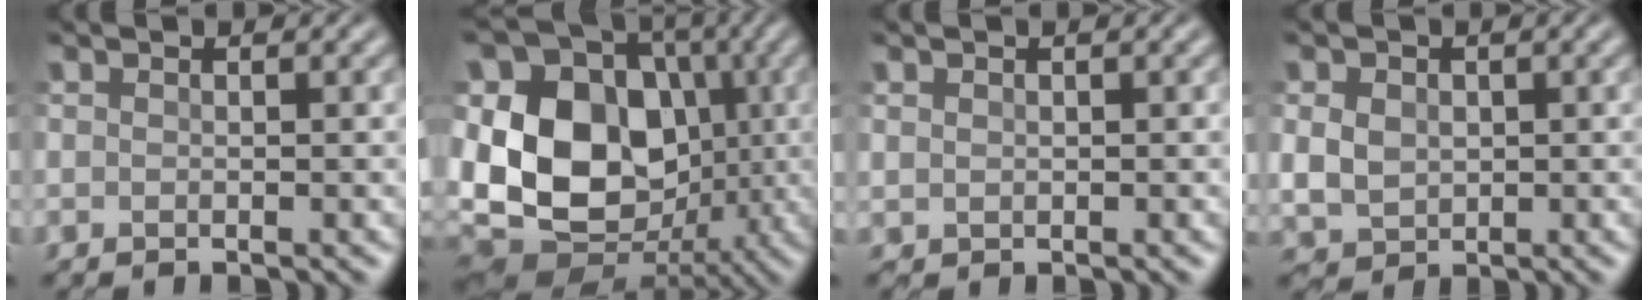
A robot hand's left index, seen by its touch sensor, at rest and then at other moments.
{"total": 16.0, "force": [-0.1, 13.0, 9.4], "torque": [-0.178, 0.009, -0.015]}
{"total": 0.5, "force": [0.3, 0.5, 0.1], "torque": [-0.003, -0.003, 0.008]}
{"total": 3.2, "force": [0.4, 2.6, 1.8], "torque": [-0.043, -0.003, 0.007]}